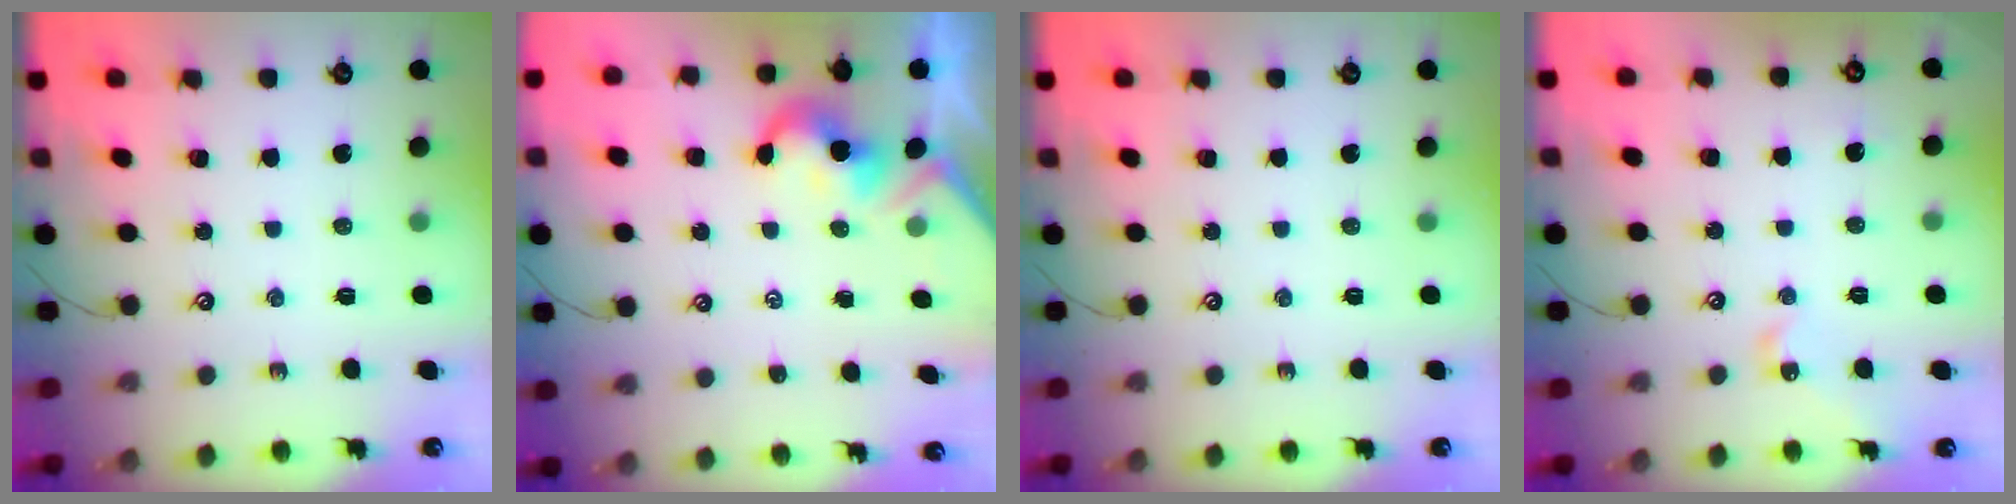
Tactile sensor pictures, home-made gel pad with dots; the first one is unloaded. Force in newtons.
{"total": 2.1, "press": 2.1, "slide": 0.4}
{"total": 0.0}
{"total": 5.1, "press": 5.1, "slide": 0.2}